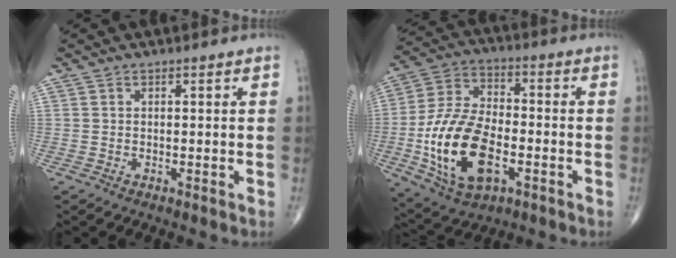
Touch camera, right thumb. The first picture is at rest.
{"total": 19.0, "force": [-5.0, 10.4, 15.1], "torque": [-0.282, 0.018, -0.087]}